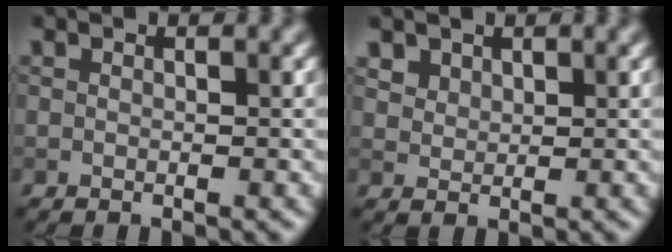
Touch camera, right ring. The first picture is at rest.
{"total": 2.0, "force": [1.4, 1.3, 0.5], "torque": [-0.019, -0.009, 0.041]}